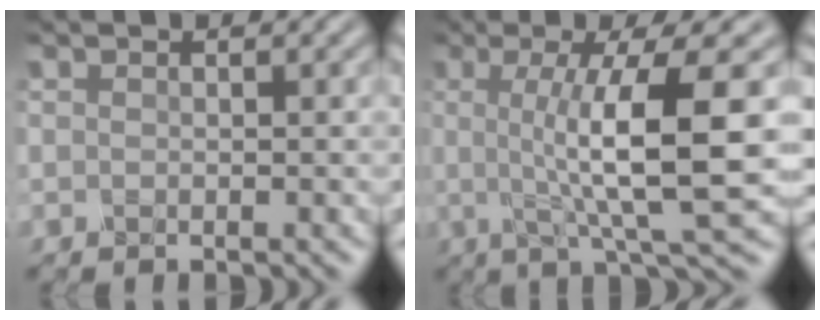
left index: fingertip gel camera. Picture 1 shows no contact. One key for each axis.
{"total": 9.5, "fx": 0.4, "fy": 2.0, "fz": 9.3, "tx": -0.126, "ty": -0.001, "tz": 0.006}